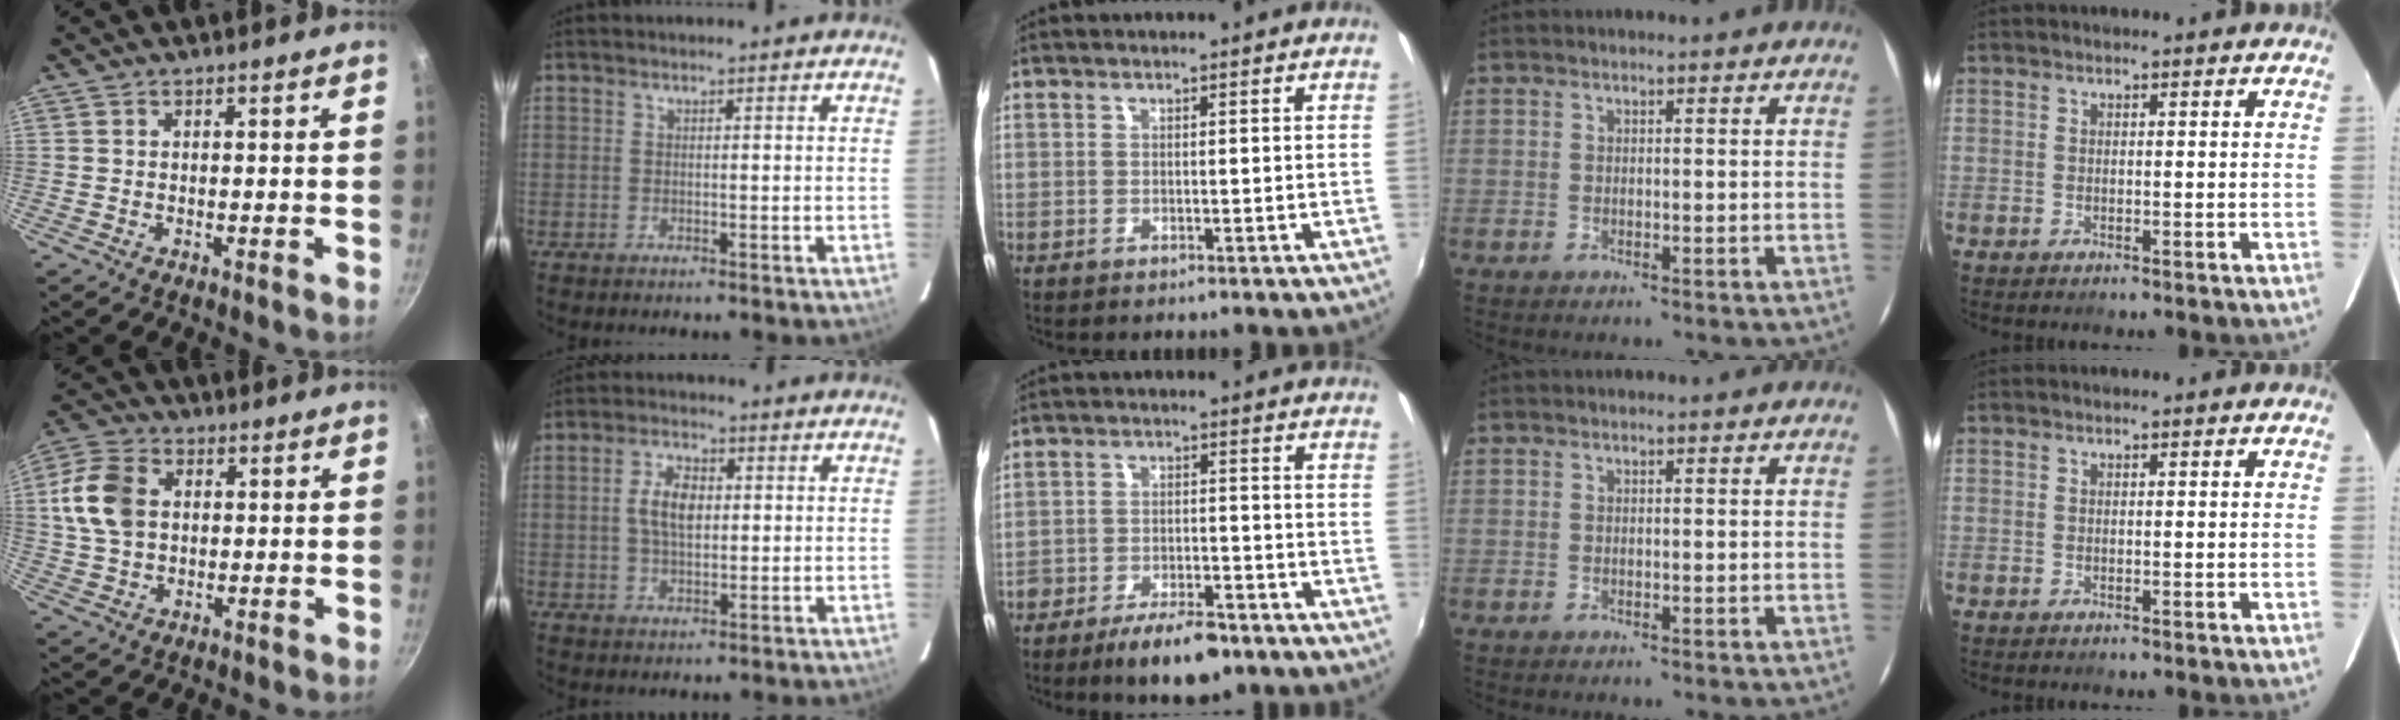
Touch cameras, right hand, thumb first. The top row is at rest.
{"thumb": {"total": 11.1, "force": [1.7, 8.0, 7.6], "torque": [-0.137, 0.012, 0.021]}, "index": {"total": 6.1, "force": [0.8, 3.3, 5.0], "torque": [-0.095, 0.010, 0.016]}, "middle": {"total": 10.3, "force": [-7.6, 3.7, 5.9], "torque": [-0.125, -0.008, -0.121]}}